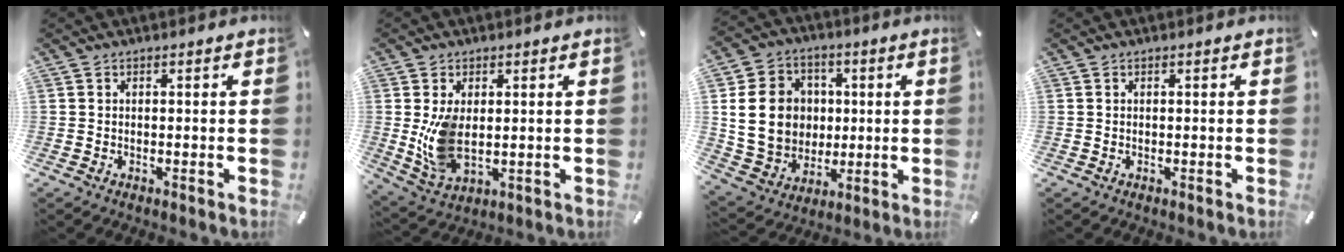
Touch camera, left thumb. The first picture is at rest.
{"total": 8.8, "force": [0.7, 5.2, 7.0], "torque": [-0.141, -0.012, 0.015]}
{"total": 15.8, "force": [1.6, 13.8, 7.5], "torque": [-0.149, 0.004, 0.034]}
{"total": 0.0}